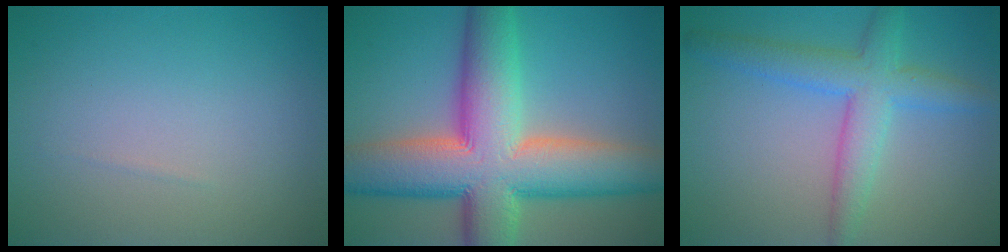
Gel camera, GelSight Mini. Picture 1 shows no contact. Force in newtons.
{"total": 14.3, "press": 14.2, "slide": 0.8}
{"total": 4.7, "press": 4.7, "slide": 0.3}